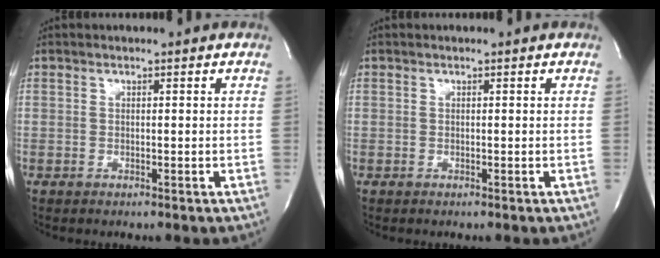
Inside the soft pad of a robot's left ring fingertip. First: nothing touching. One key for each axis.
{"total": 0.0}